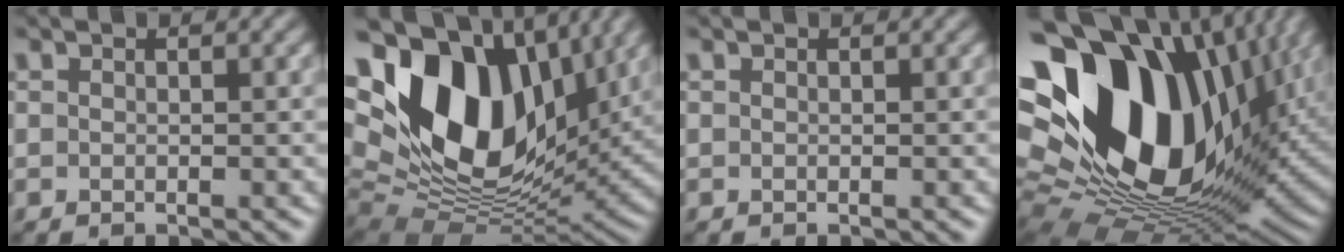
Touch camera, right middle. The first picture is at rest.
{"total": 16.2, "force": [5.7, 10.0, 11.4], "torque": [-0.214, 0.017, 0.096]}
{"total": 0.0}
{"total": 19.4, "force": [5.2, 13.2, 13.3], "torque": [-0.268, -0.003, 0.106]}